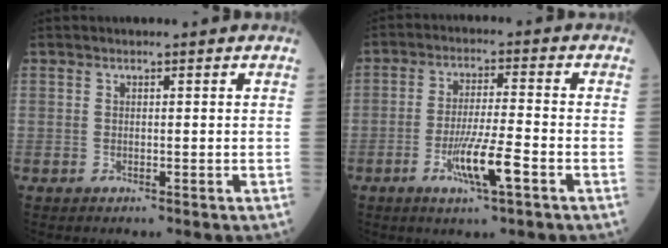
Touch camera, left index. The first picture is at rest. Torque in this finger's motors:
{"motor_torque": [1.35, 0.79, 0.44, 0.06]}